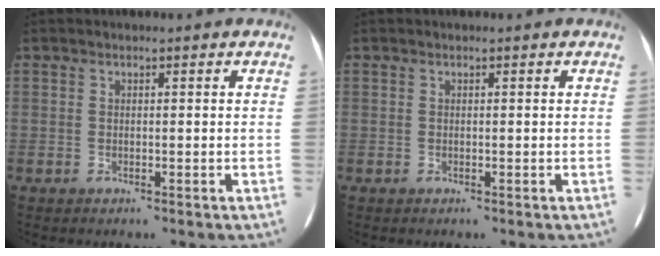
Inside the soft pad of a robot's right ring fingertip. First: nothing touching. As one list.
[{"total": 0.0}]